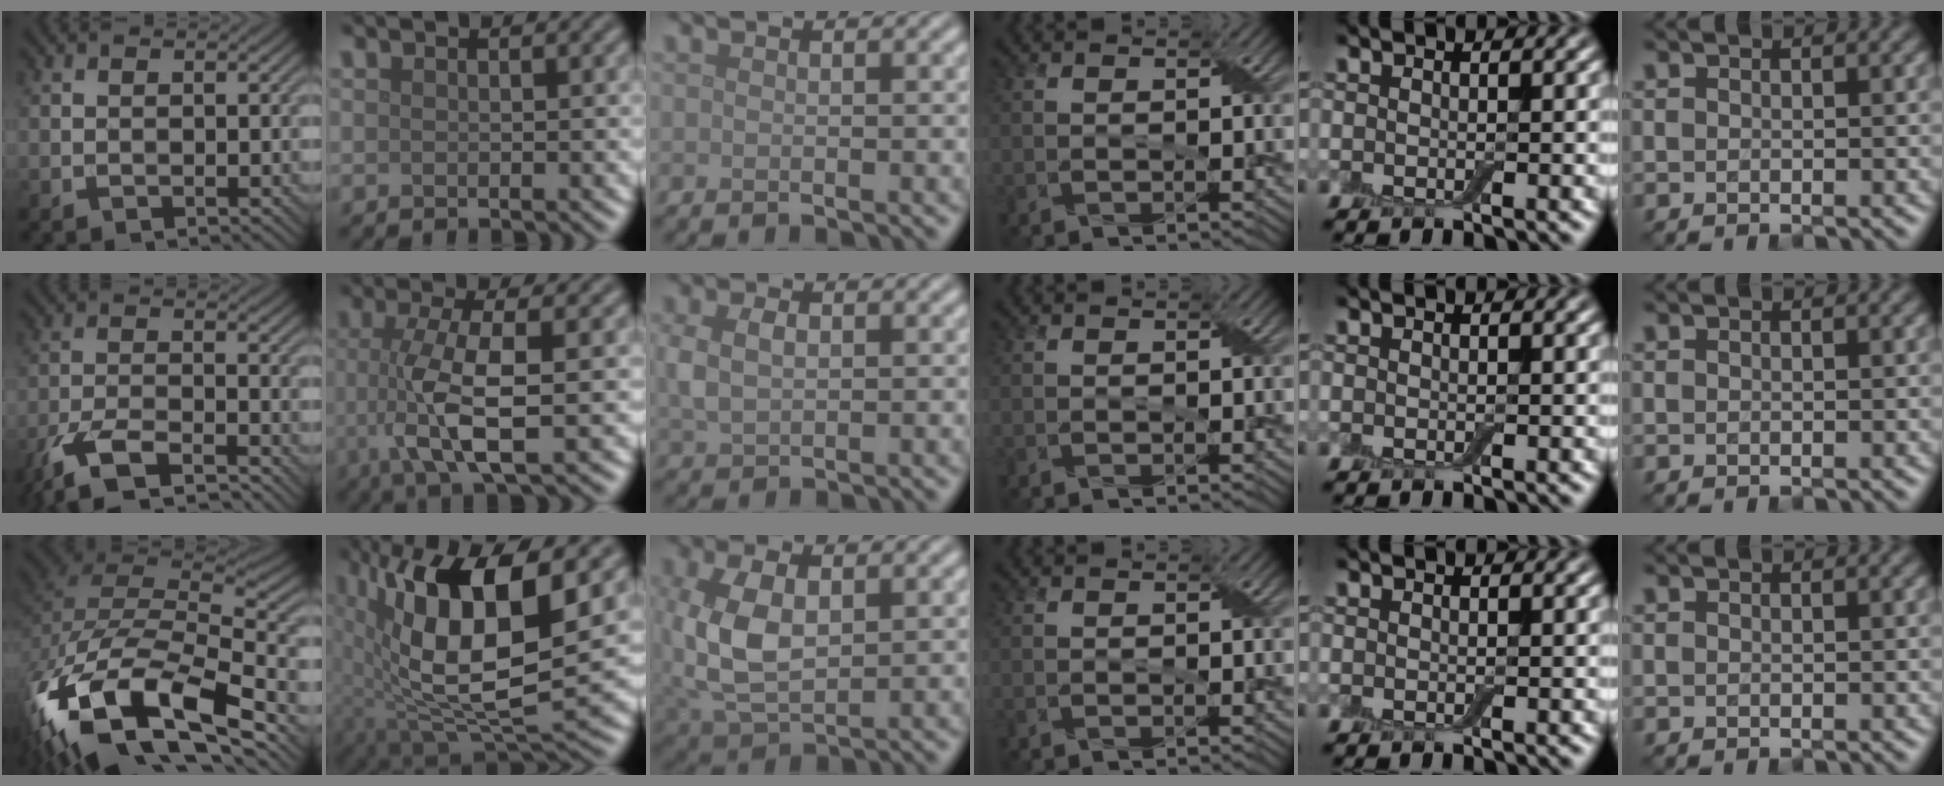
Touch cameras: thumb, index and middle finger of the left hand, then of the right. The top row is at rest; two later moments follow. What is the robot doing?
{"motion": "wrap", "object": "adhesive wrap"}